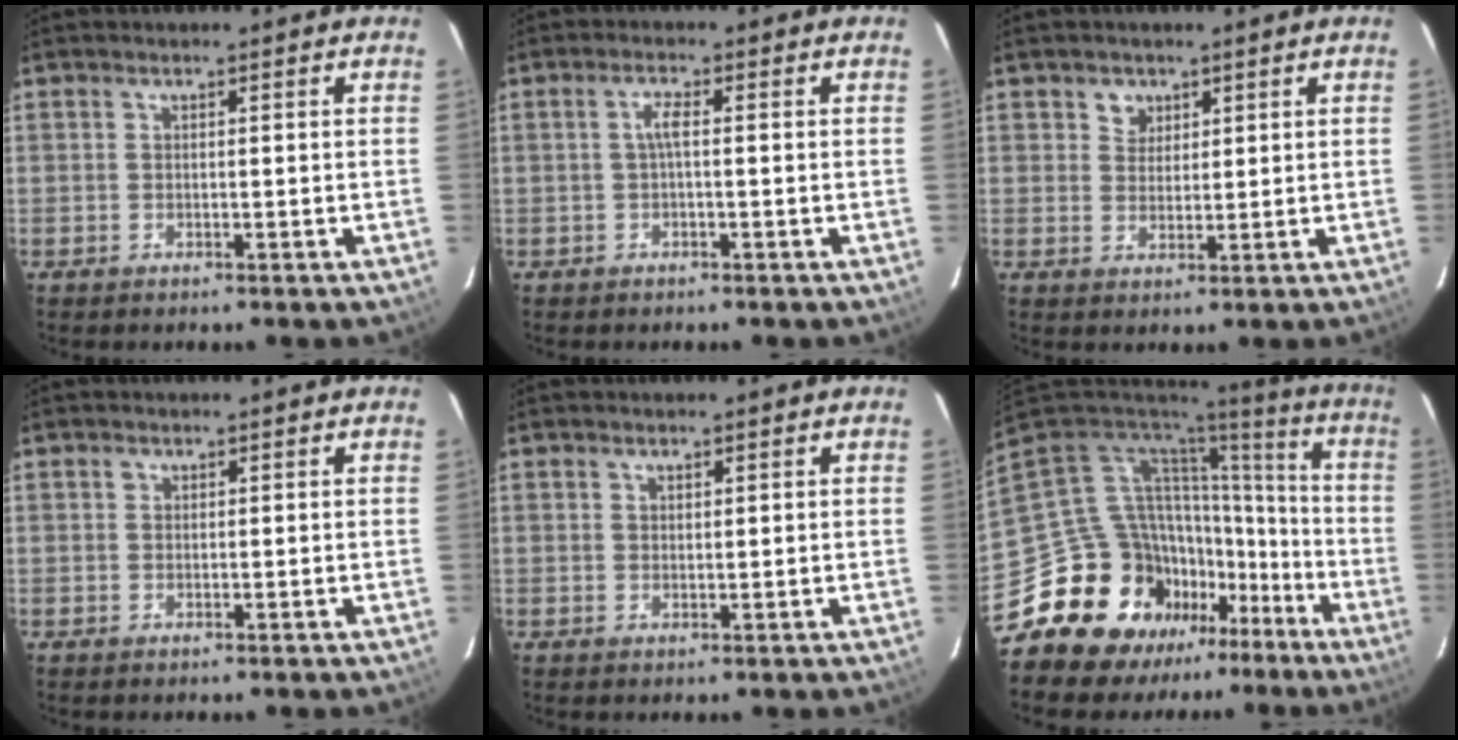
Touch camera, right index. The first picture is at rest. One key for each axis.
{"total": 2.0, "fx": 0.0, "fy": 0.3, "fz": 1.9, "tx": -0.036, "ty": 0.008, "tz": 0.000}
{"total": 3.0, "fx": 1.6, "fy": 2.5, "fz": 0.4, "tx": 0.006, "ty": 0.010, "tz": 0.028}
{"total": 0.7, "fx": 0.2, "fy": 0.6, "fz": 0.1, "tx": 0.000, "ty": 0.002, "tz": 0.002}
{"total": 0.9, "fx": 0.7, "fy": 0.5, "fz": 0.3, "tx": -0.003, "ty": 0.001, "tz": 0.012}
{"total": 17.7, "fx": -13.3, "fy": 11.2, "fz": 3.2, "tx": -0.050, "ty": 0.045, "tz": -0.226}